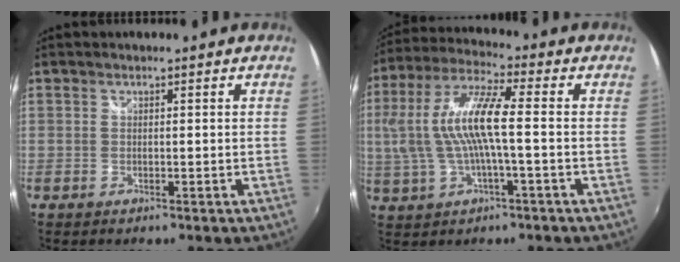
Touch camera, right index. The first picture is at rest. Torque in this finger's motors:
{"motor_torque": [1.06, -0.53, 0.81, 0.21]}